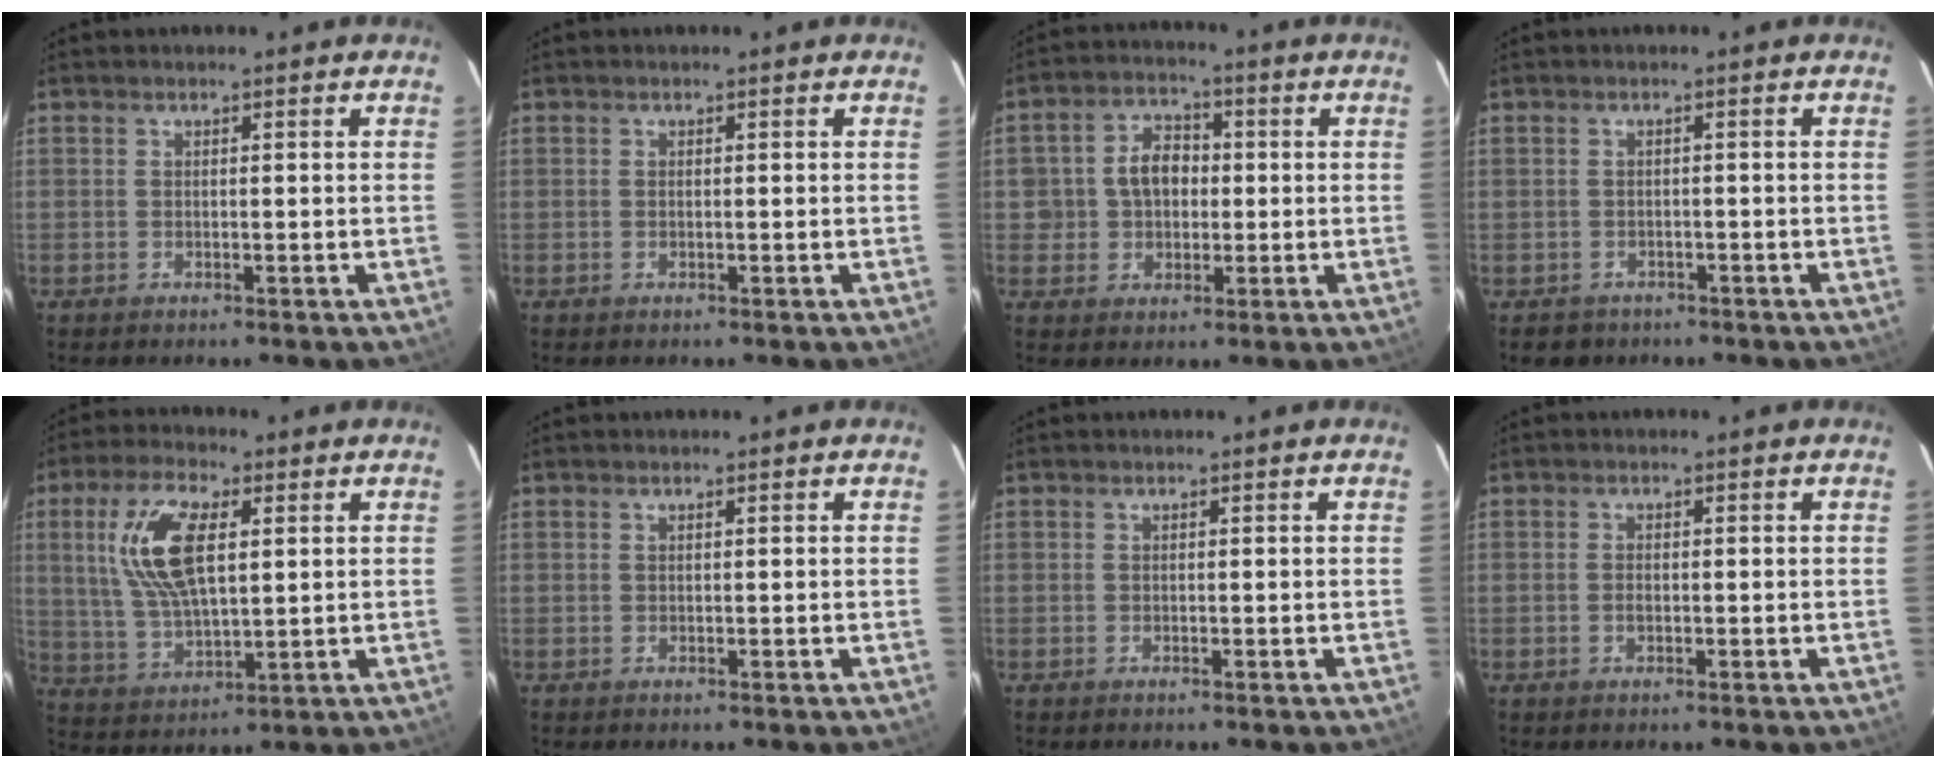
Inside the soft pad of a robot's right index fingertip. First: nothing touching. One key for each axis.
{"total": 0.0}
{"total": 7.1, "fx": 0.2, "fy": 6.1, "fz": 3.7, "tx": -0.069, "ty": 0.026, "tz": 0.009}
{"total": 3.2, "fx": -1.7, "fy": 2.6, "fz": 0.3, "tx": -0.008, "ty": 0.008, "tz": -0.021}
{"total": 13.9, "fx": 3.8, "fy": 6.0, "fz": 12.0, "tx": -0.239, "ty": 0.009, "tz": 0.082}
{"total": 0.0}
{"total": 0.0}
{"total": 1.4, "fx": -0.3, "fy": 0.8, "fz": 1.1, "tx": -0.022, "ty": 0.001, "tz": -0.006}